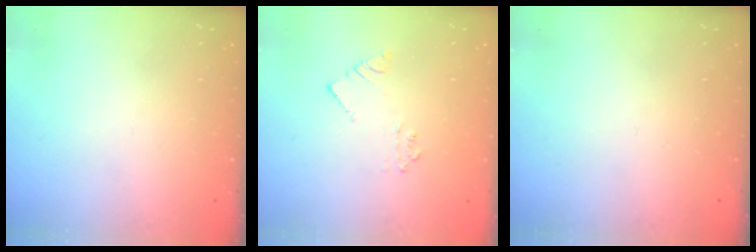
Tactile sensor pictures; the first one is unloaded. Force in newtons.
{"total": 2.5, "press": 2.5, "slide": 0.2}
{"total": 0.0}